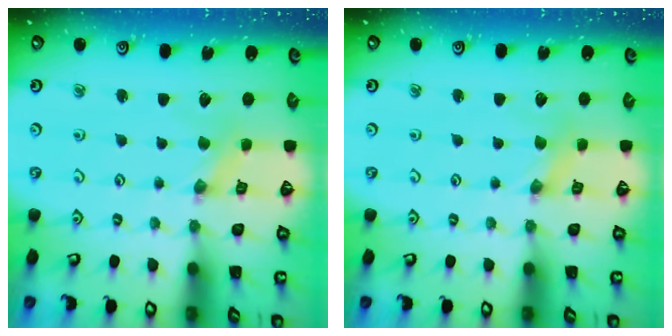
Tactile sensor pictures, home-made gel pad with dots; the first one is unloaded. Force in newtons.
{"total": 0.0}